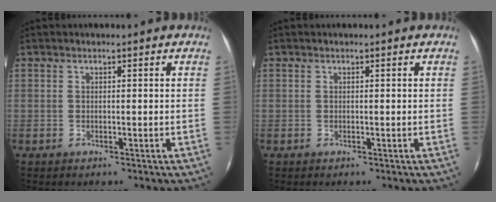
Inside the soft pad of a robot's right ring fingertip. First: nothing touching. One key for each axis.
{"total": 0.0}